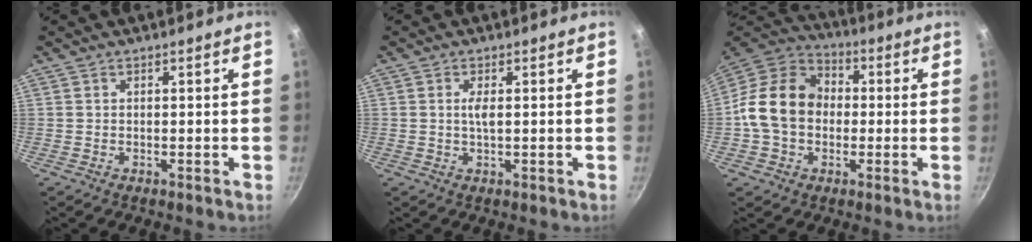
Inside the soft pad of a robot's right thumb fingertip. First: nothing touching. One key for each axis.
{"total": 2.0, "fx": 0.3, "fy": 0.5, "fz": 2.0, "tx": -0.042, "ty": 0.000, "tz": 0.007}
{"total": 15.7, "fx": -0.8, "fy": 12.3, "fz": 9.8, "tx": -0.141, "ty": 0.035, "tz": -0.033}